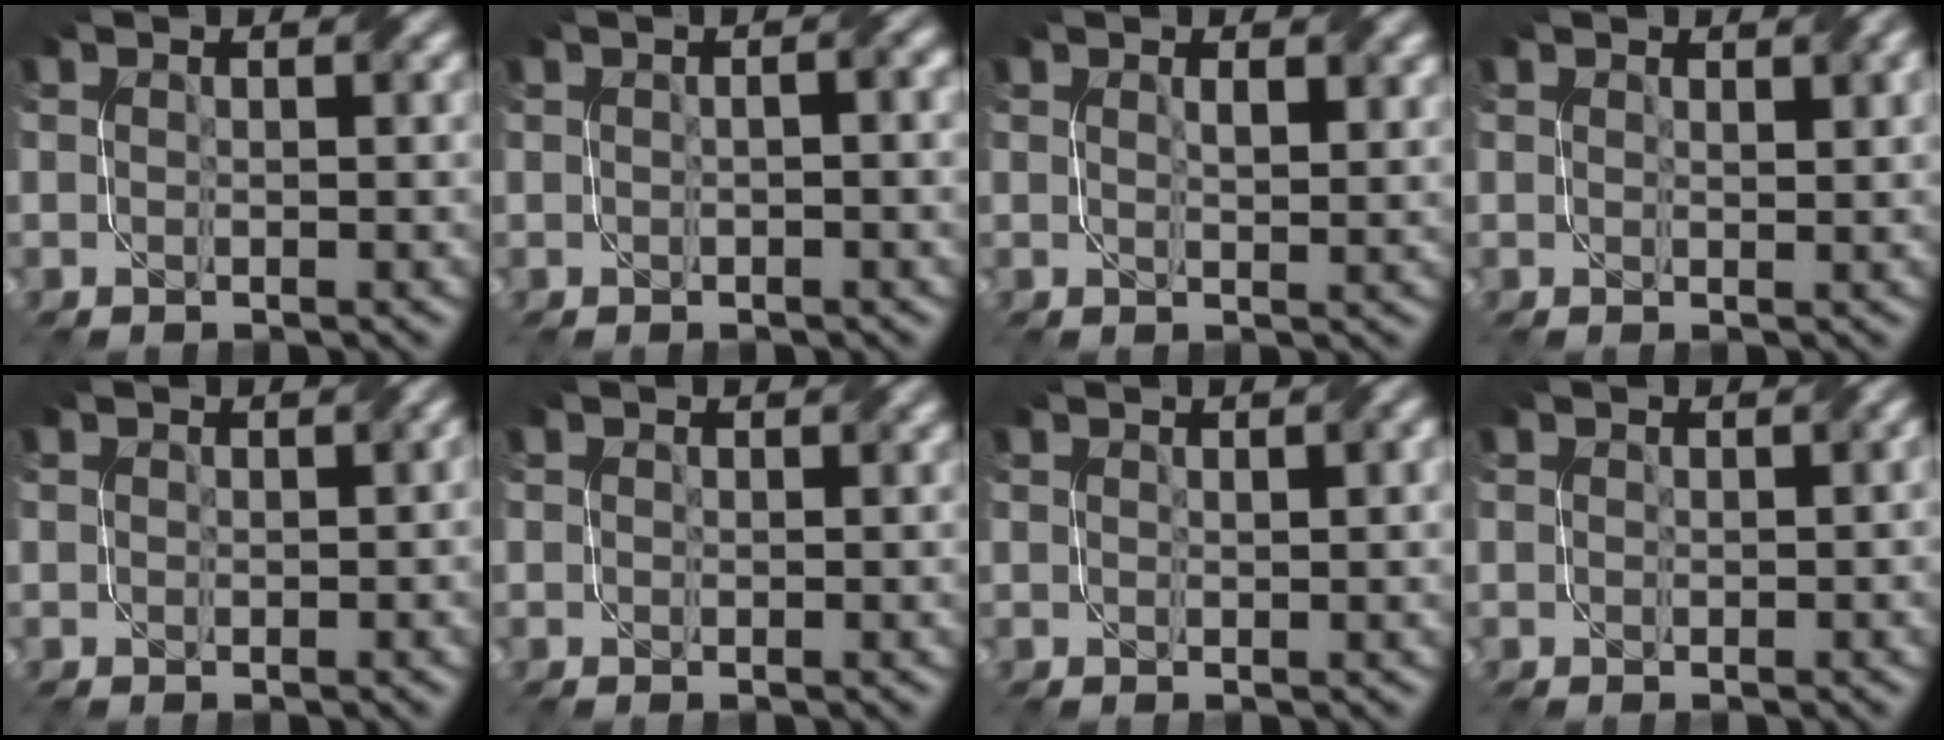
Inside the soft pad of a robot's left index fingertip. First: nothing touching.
{"total": 3.4, "force": [0.6, 1.5, 3.0], "torque": [-0.025, 0.014, -0.008]}
{"total": 1.4, "force": [0.7, 0.4, 1.2], "torque": [-0.019, -0.003, 0.014]}
{"total": 1.5, "force": [1.0, 0.3, 1.0], "torque": [-0.012, -0.002, 0.018]}
{"total": 0.6, "force": [-0.5, 0.3, 0.2], "torque": [0.002, 0.003, -0.008]}
{"total": 0.7, "force": [-0.6, 0.1, -0.3], "torque": [0.008, 0.001, -0.010]}
{"total": 1.5, "force": [0.7, 0.3, 1.4], "torque": [-0.015, 0.002, 0.012]}
{"total": 0.6, "force": [-0.6, 0.2, 0.1], "torque": [0.002, 0.002, -0.008]}